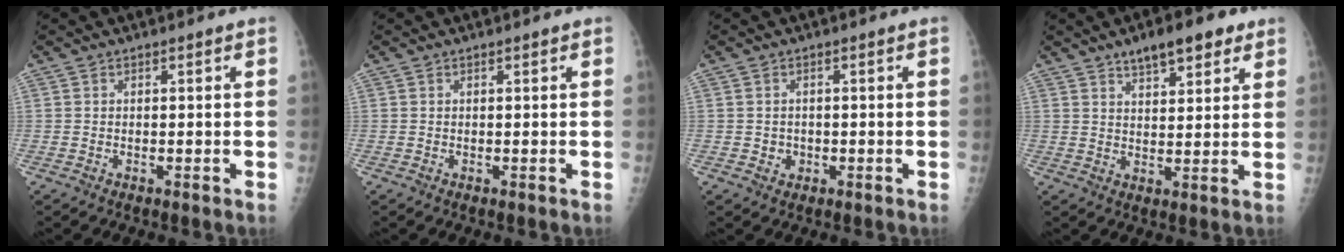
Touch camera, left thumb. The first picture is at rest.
{"total": 0.0}
{"total": 1.7, "force": [-0.4, 1.7, 0.4], "torque": [0.005, 0.005, 0.000]}
{"total": 8.5, "force": [5.5, 3.3, 5.5], "torque": [-0.058, -0.018, 0.082]}